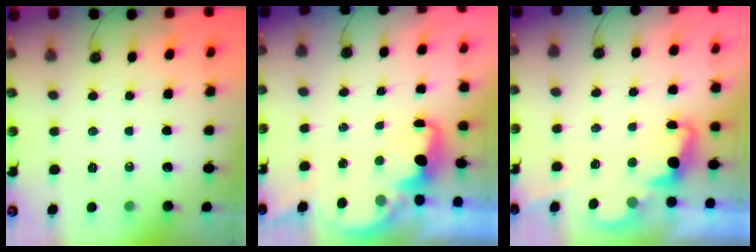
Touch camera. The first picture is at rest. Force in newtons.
{"total": 2.5, "press": 2.4, "slide": 0.8}
{"total": 2.5, "press": 2.4, "slide": 0.5}